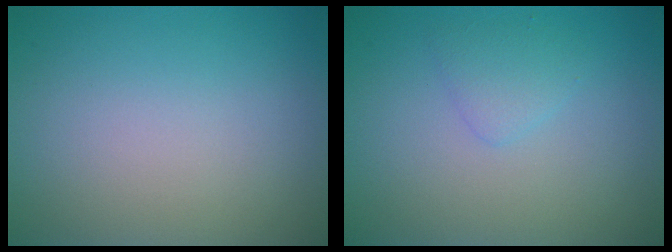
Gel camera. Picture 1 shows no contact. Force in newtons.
{"total": 1.4, "press": 1.4, "slide": 0.0}